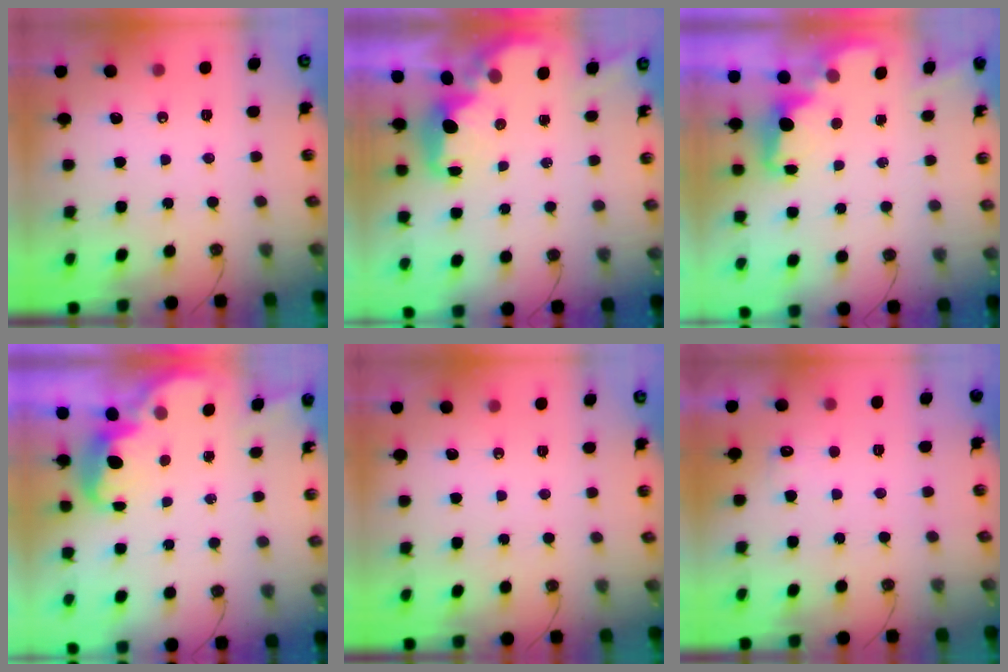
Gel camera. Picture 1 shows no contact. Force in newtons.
{"total": 2.8, "press": 2.8, "slide": 0.4}
{"total": 1.4, "press": 1.3, "slide": 0.6}
{"total": 2.7, "press": 2.6, "slide": 0.7}
{"total": 0.0}
{"total": 3.9, "press": 3.7, "slide": 1.2}